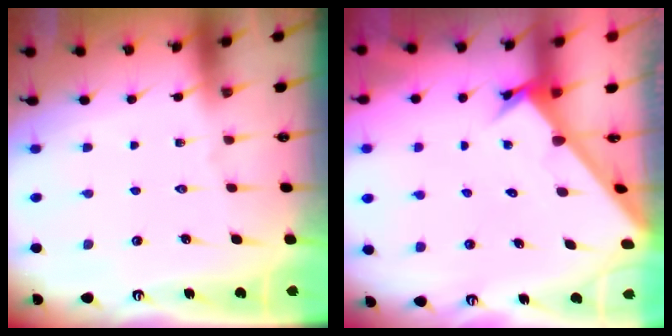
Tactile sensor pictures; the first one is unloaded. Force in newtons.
{"total": 2.4, "press": 2.4, "slide": 0.2}